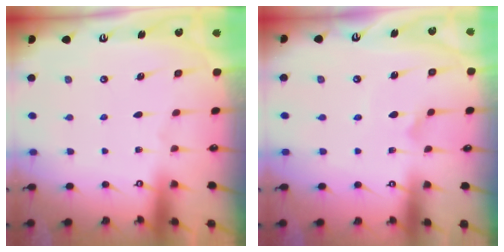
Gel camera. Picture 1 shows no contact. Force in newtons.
{"total": 2.3, "press": 2.3, "slide": 0.2}